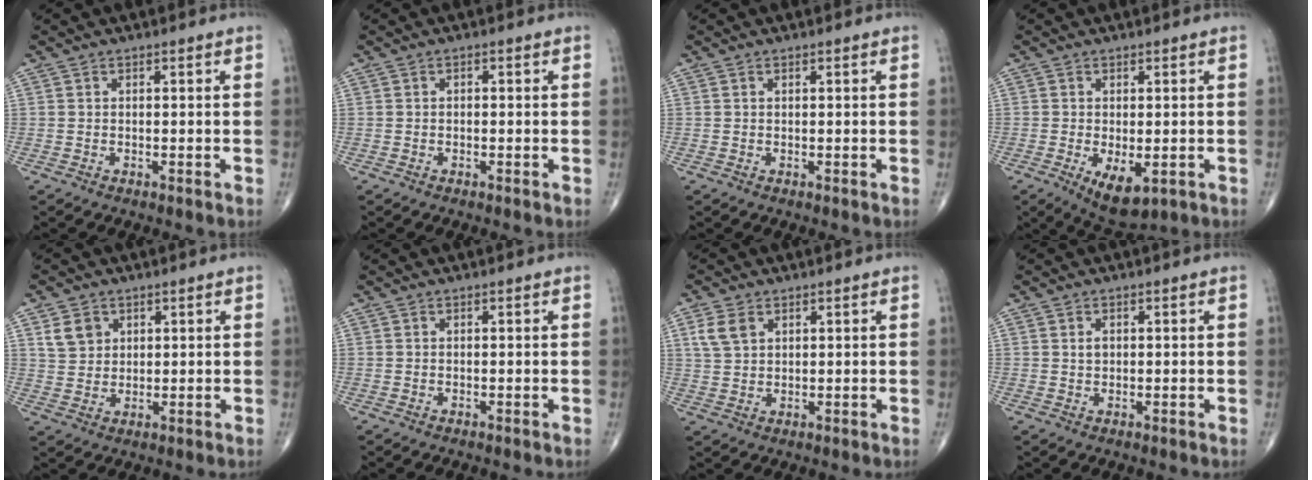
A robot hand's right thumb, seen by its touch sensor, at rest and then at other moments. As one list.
[{"total": 0.6, "force": [0.0, 0.4, 0.4], "torque": [-0.004, 0.002, -0.003]}, {"total": 0.0}, {"total": 6.9, "force": [-2.0, 3.4, 5.6], "torque": [-0.087, -0.014, -0.020]}, {"total": 4.9, "force": [2.3, 3.9, 2.0], "torque": [-0.022, -0.011, 0.047]}, {"total": 0.0}, {"total": 4.6, "force": [2.1, 3.1, 2.8], "torque": [-0.051, 0.001, 0.046]}, {"total": 1.4, "force": [0.4, 1.0, 0.9], "torque": [-0.011, -0.002, 0.008]}]